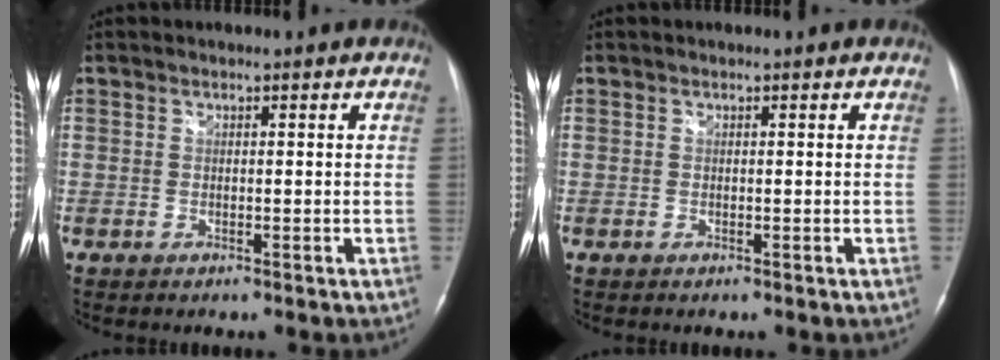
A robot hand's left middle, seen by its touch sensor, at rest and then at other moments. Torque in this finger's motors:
{"motor_torque": [0.03, -0.12, 0.08, 0.01]}